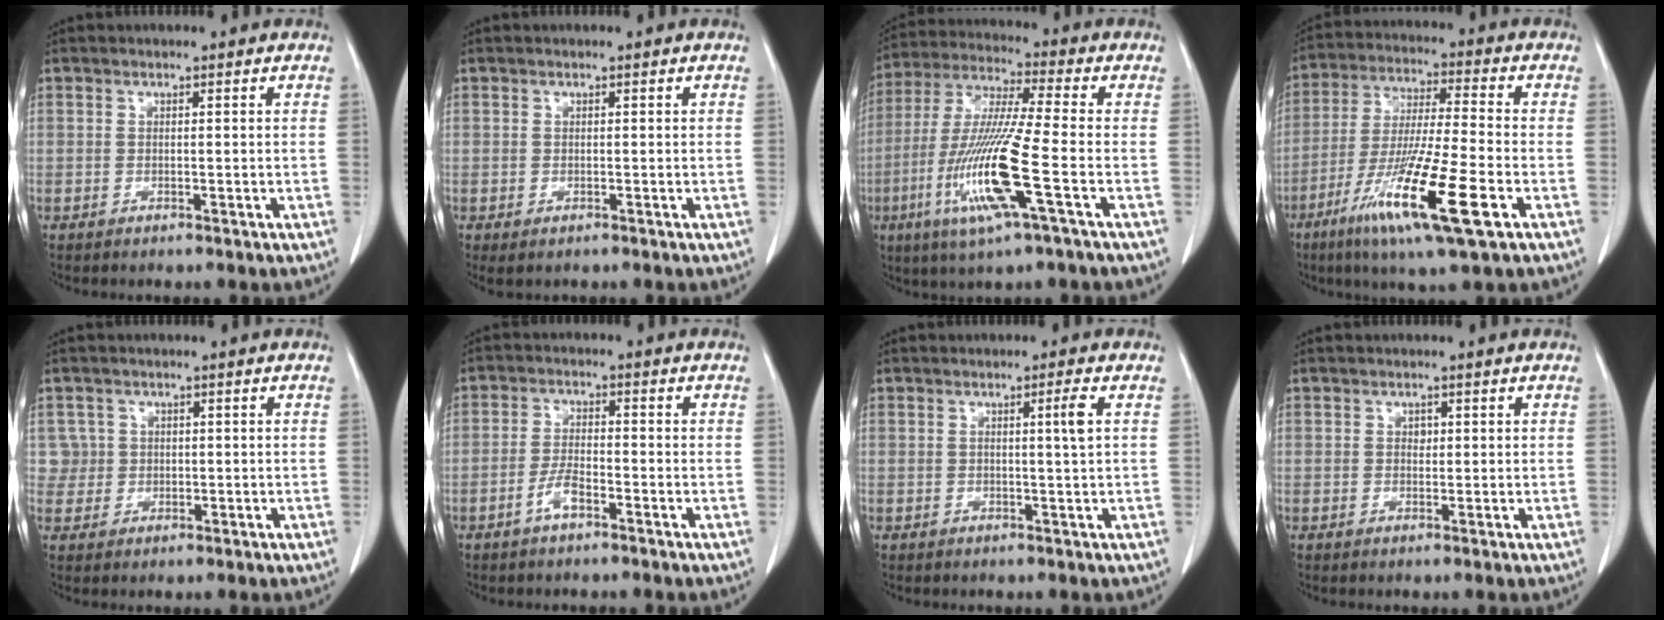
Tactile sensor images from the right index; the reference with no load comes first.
{"total": 1.1, "force": [-0.5, 0.5, 0.8], "torque": [-0.012, -0.003, -0.002]}
{"total": 15.2, "force": [-4.9, -0.1, 14.4], "torque": [-0.303, -0.019, -0.098]}
{"total": 16.4, "force": [-7.1, 0.5, 14.8], "torque": [-0.293, -0.040, -0.128]}
{"total": 2.9, "force": [0.5, 2.8, -0.5], "torque": [0.025, 0.008, 0.008]}
{"total": 3.5, "force": [-2.1, 0.8, 2.6], "torque": [-0.052, 0.003, -0.042]}
{"total": 2.2, "force": [0.5, -0.6, 2.1], "torque": [-0.036, -0.003, 0.009]}
{"total": 0.8, "force": [0.3, 0.7, 0.5], "torque": [-0.005, 0.001, 0.004]}